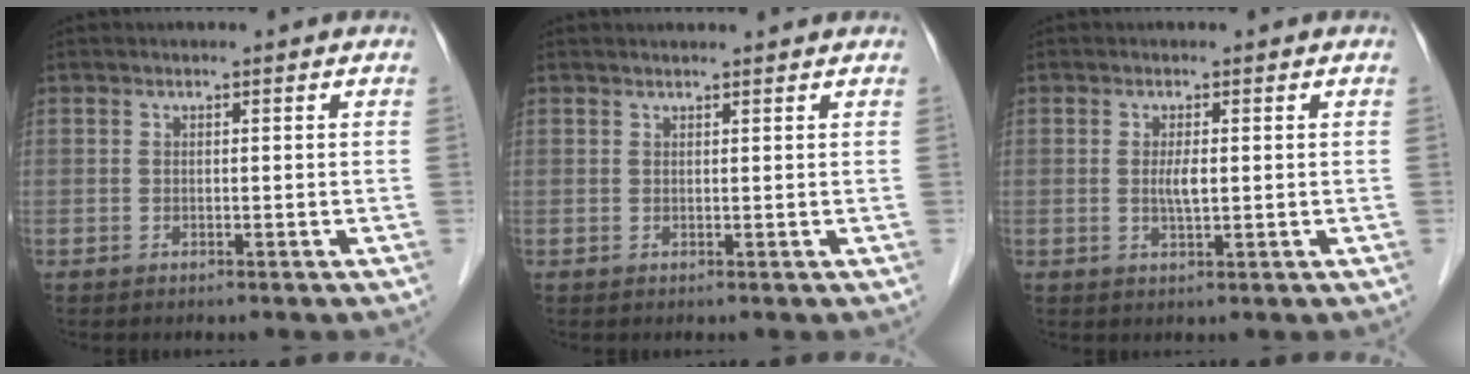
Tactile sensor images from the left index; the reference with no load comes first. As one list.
[{"total": 2.7, "force": [2.6, 0.1, 0.6], "torque": [-0.010, 0.017, 0.033]}, {"total": 2.1, "force": [0.2, 0.4, 2.0], "torque": [-0.043, -0.003, 0.004]}]